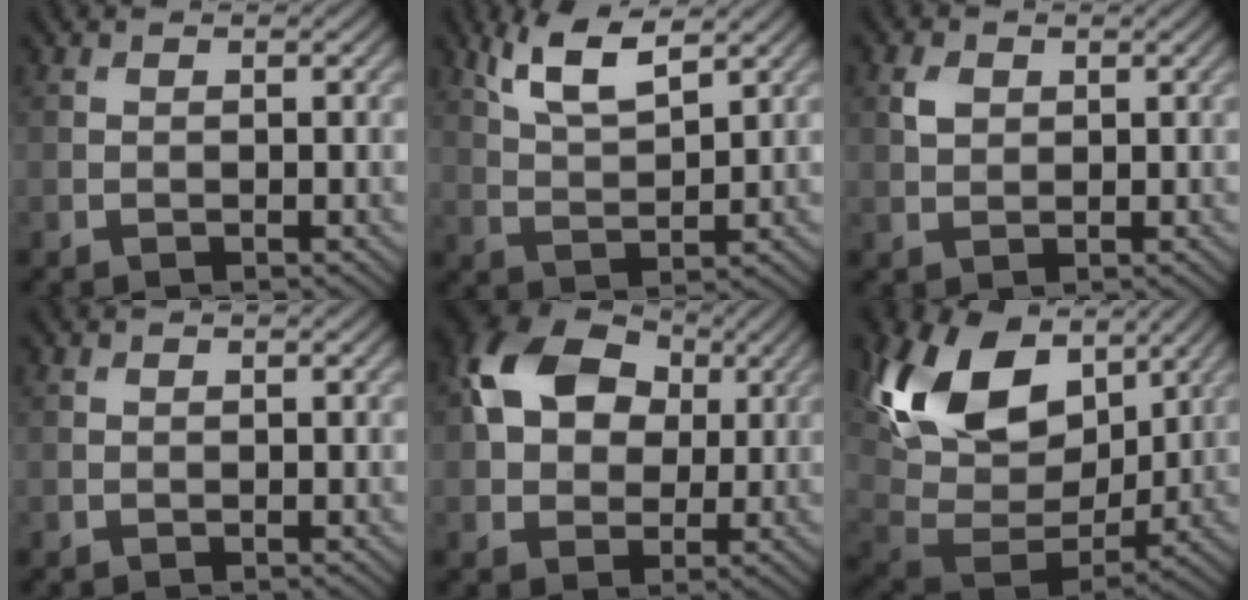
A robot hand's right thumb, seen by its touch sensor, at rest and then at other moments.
{"total": 6.9, "force": [4.4, 2.0, 4.9], "torque": [-0.112, 0.003, 0.091]}
{"total": 2.0, "force": [0.9, 1.4, 1.1], "torque": [-0.026, 0.003, 0.016]}
{"total": 0.0}
{"total": 12.2, "force": [3.2, 8.9, 7.7], "torque": [-0.165, 0.024, 0.045]}
{"total": 18.3, "force": [7.7, 11.7, 11.8], "torque": [-0.267, 0.023, 0.151]}